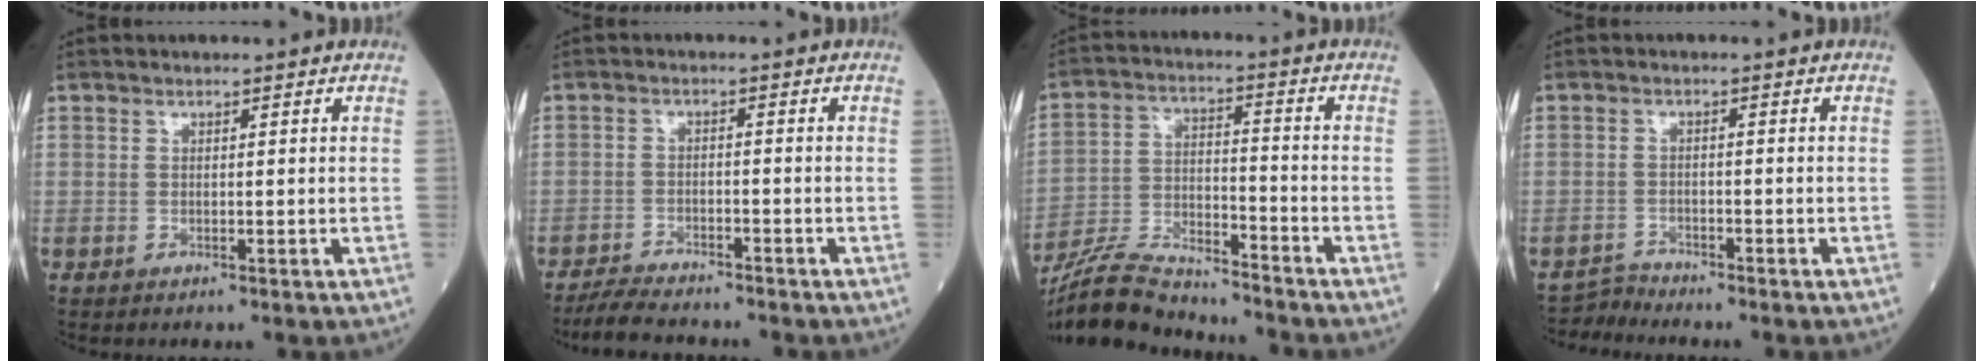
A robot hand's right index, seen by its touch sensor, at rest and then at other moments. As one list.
[{"total": 5.6, "force": [-5.3, 0.8, 1.9], "torque": [-0.034, -0.017, -0.093]}, {"total": 14.6, "force": [-13.9, 1.6, 4.2], "torque": [-0.081, 0.009, -0.248]}, {"total": 2.4, "force": [-2.1, -0.4, -1.1], "torque": [0.030, -0.013, -0.040]}]